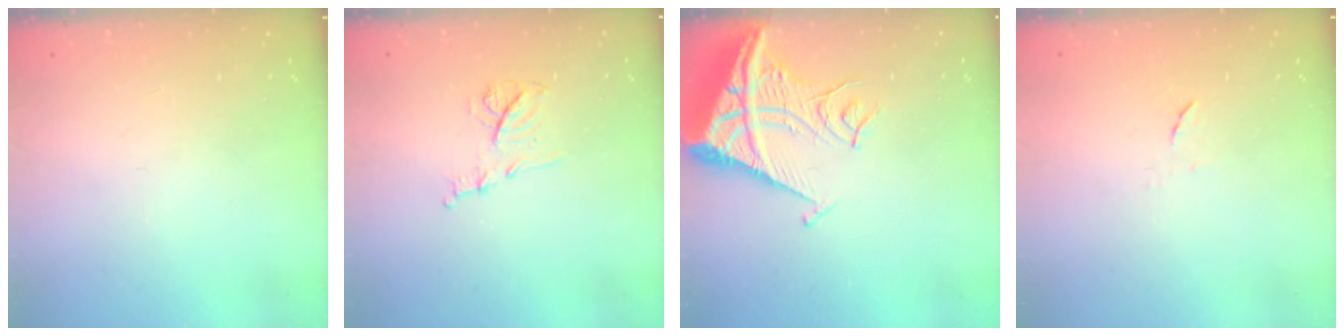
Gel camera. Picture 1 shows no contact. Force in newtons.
{"total": 8.8, "press": 8.7, "slide": 1.0}
{"total": 16.6, "press": 16.4, "slide": 2.0}
{"total": 4.3, "press": 4.2, "slide": 0.6}